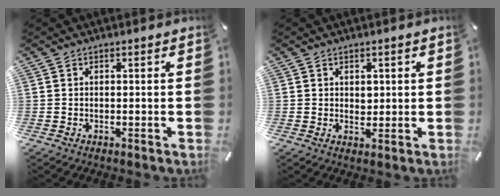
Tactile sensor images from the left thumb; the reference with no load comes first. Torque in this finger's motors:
{"motor_torque": [0.51, 0.50, 0.09, -0.13, 0.00]}